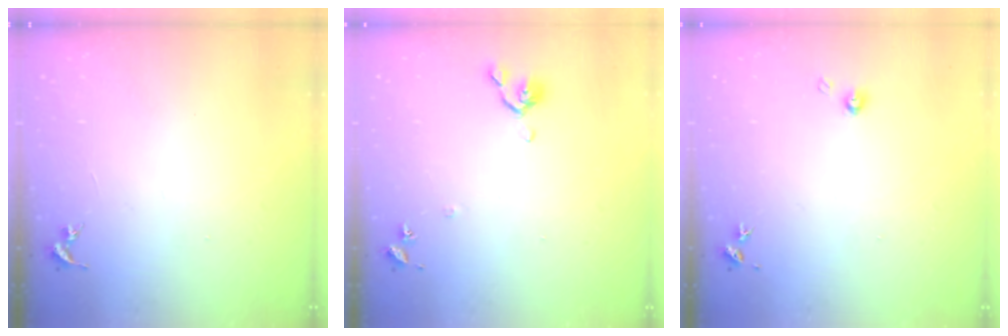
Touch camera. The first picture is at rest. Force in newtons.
{"total": 6.7, "press": 6.6, "slide": 1.0}
{"total": 4.3, "press": 4.3, "slide": 0.3}